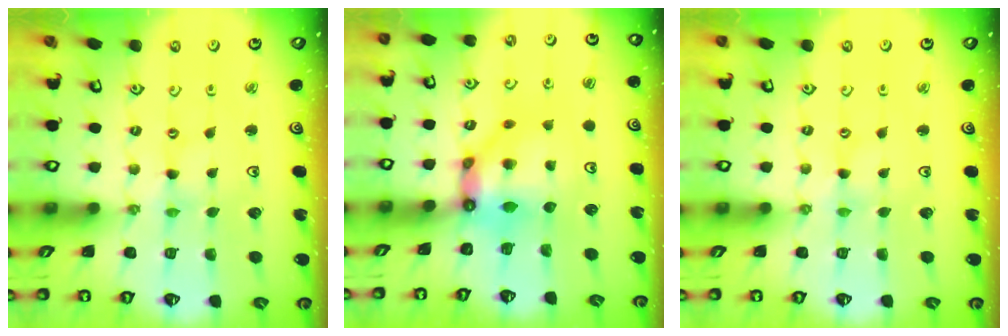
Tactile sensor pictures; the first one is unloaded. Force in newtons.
{"total": 9.4, "press": 9.3, "slide": 1.0}
{"total": 0.0}